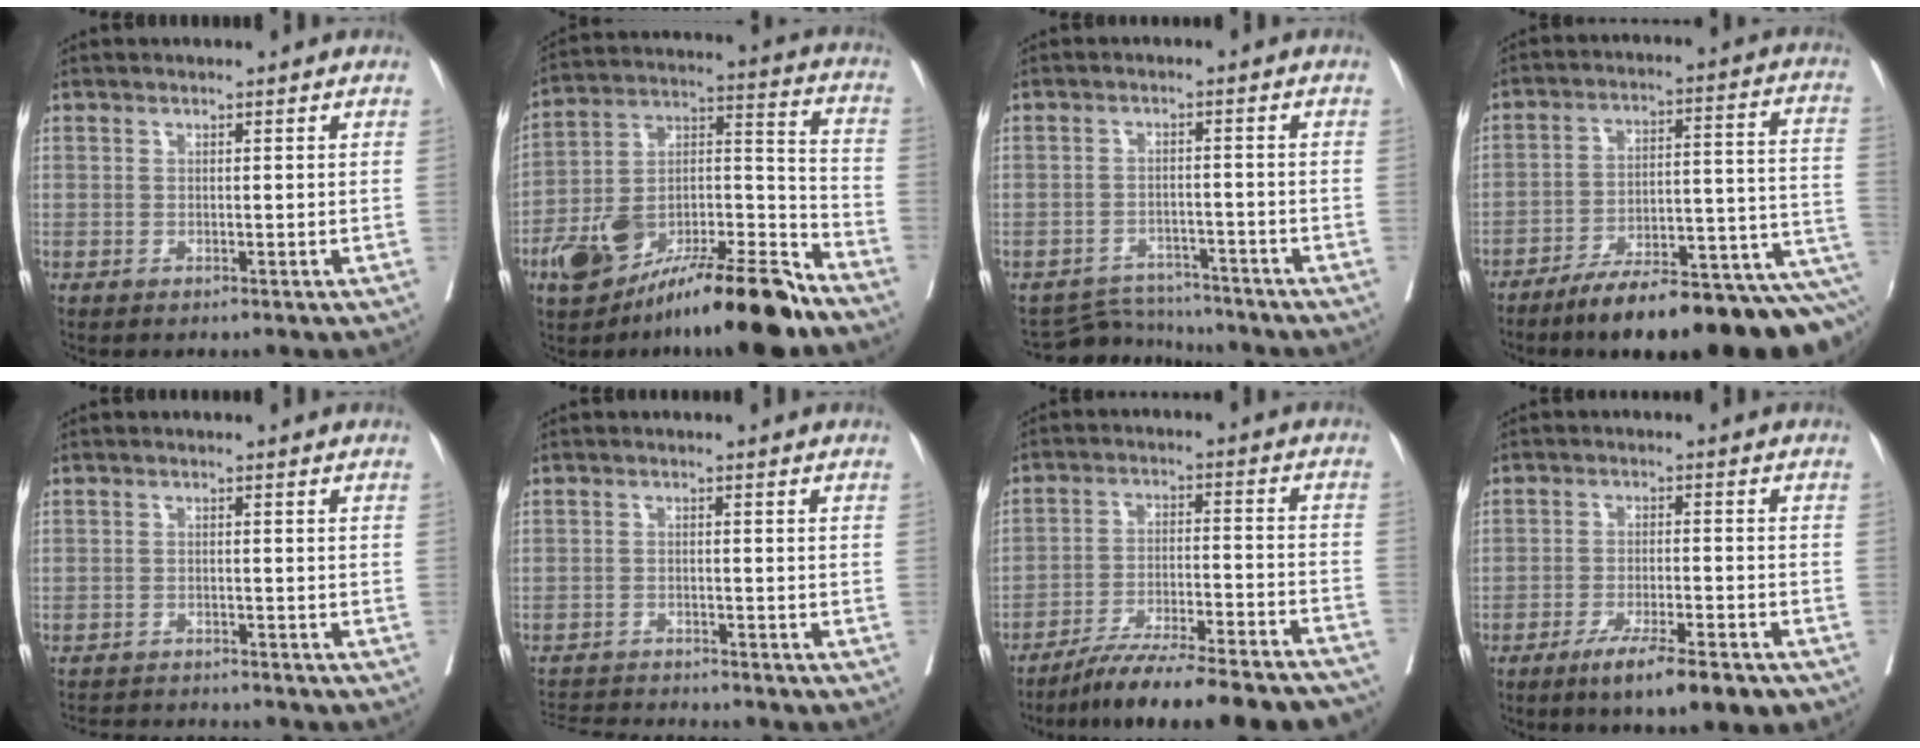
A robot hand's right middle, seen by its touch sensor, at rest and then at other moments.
{"total": 21.4, "force": [-15.0, 4.7, 14.6], "torque": [-0.218, 0.023, -0.252]}
{"total": 5.4, "force": [-5.2, 0.6, -1.3], "torque": [0.021, 0.006, -0.084]}
{"total": 20.0, "force": [-15.1, 3.6, 12.5], "torque": [-0.102, 0.042, -0.221]}
{"total": 8.4, "force": [-8.2, 0.5, 2.0], "torque": [-0.027, -0.002, -0.119]}
{"total": 7.7, "force": [-7.6, -0.3, 1.4], "torque": [-0.019, -0.005, -0.124]}
{"total": 20.8, "force": [-18.7, 1.5, 9.1], "torque": [-0.108, -0.004, -0.269]}
{"total": 8.9, "force": [-6.1, 1.0, 6.4], "torque": [-0.094, -0.015, -0.091]}